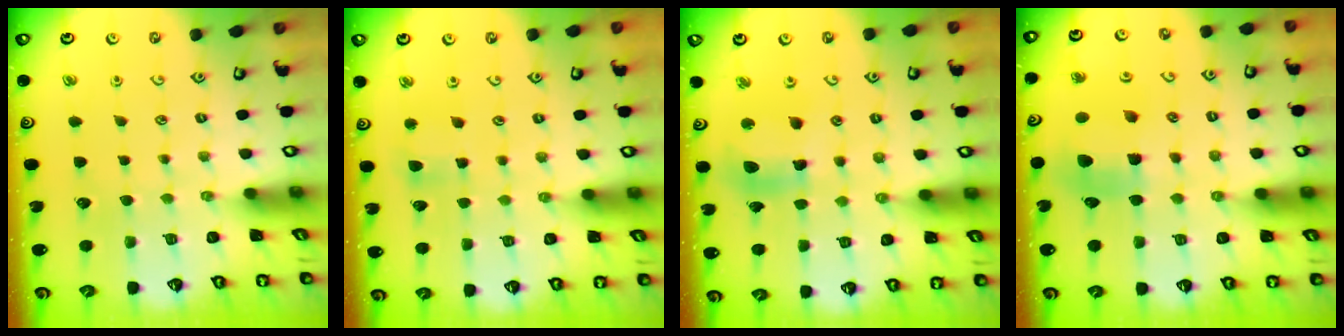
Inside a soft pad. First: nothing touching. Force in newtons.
{"total": 4.3, "press": 4.2, "slide": 0.7}
{"total": 11.7, "press": 11.6, "slide": 1.6}
{"total": 8.1, "press": 7.9, "slide": 1.3}